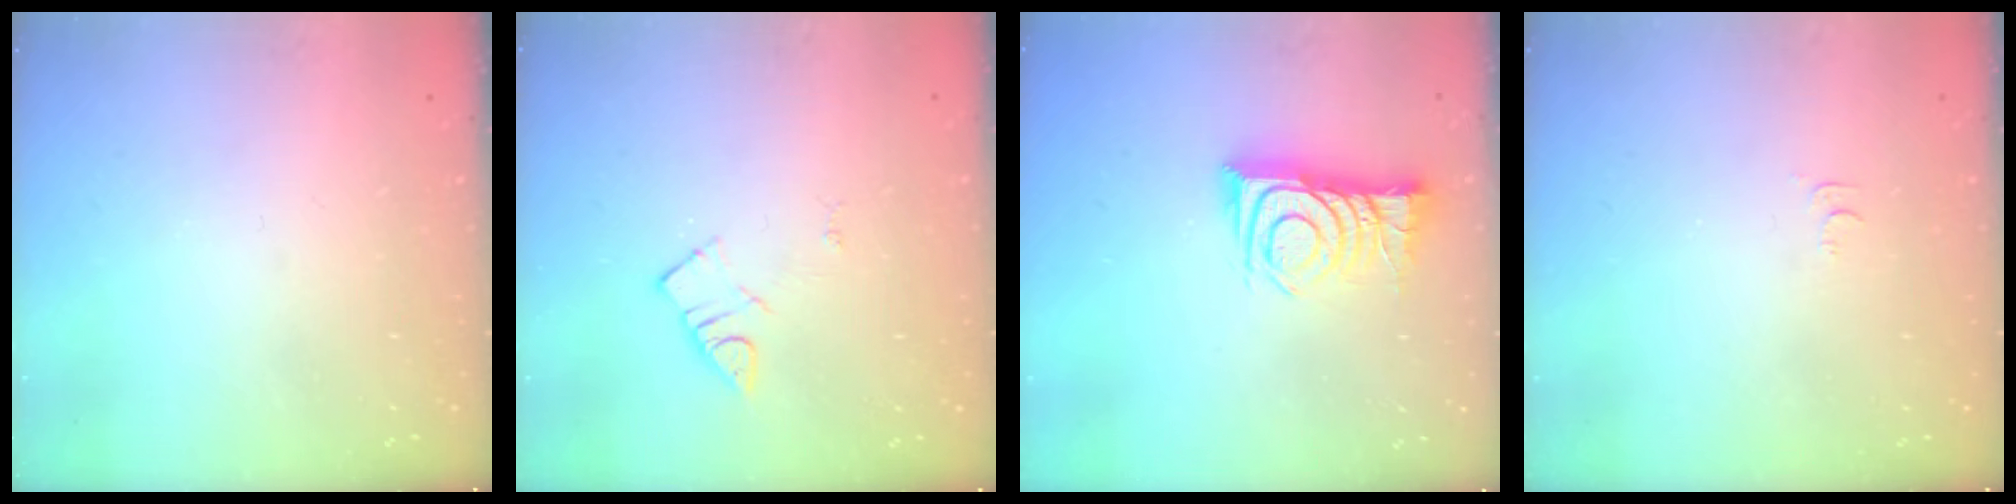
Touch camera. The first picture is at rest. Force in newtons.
{"total": 3.8, "press": 3.8, "slide": 0.4}
{"total": 11.5, "press": 11.5, "slide": 0.6}
{"total": 3.5, "press": 3.5, "slide": 0.4}